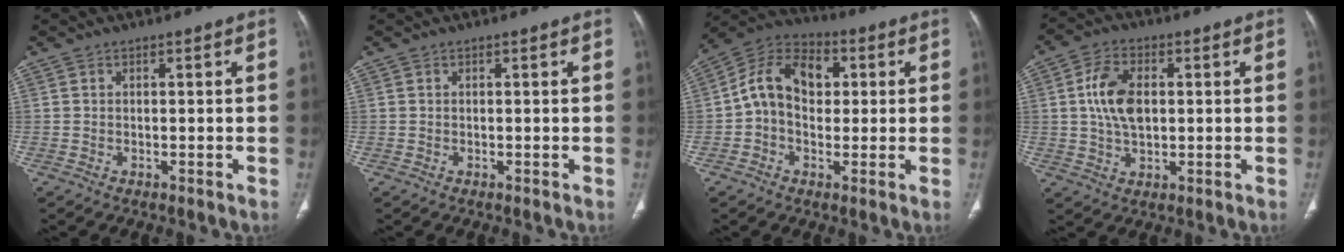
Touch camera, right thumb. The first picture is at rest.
{"total": 0.0}
{"total": 12.2, "force": [1.3, 8.7, 8.5], "torque": [-0.129, 0.030, 0.010]}
{"total": 9.7, "force": [1.2, 6.1, 7.4], "torque": [-0.129, 0.001, 0.023]}